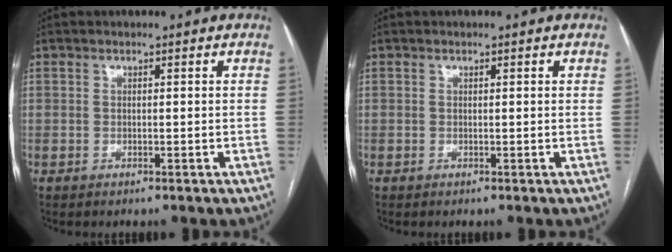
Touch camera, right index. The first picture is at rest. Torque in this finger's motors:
{"motor_torque": [-0.13, 0.02, 0.12, 0.01]}